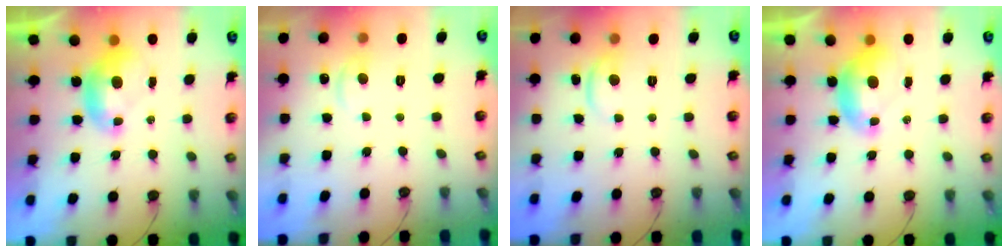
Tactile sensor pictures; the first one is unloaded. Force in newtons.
{"total": 0.8, "press": 0.3, "slide": 0.7}
{"total": 2.3, "press": 2.2, "slide": 0.4}
{"total": 0.6, "press": 0.5, "slide": 0.3}